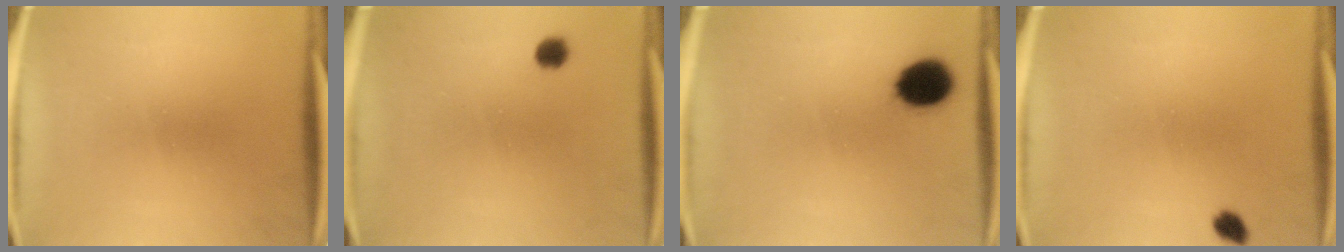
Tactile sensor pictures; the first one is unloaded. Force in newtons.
{"total": 1.8}
{"total": 9.5}
{"total": 1.9}